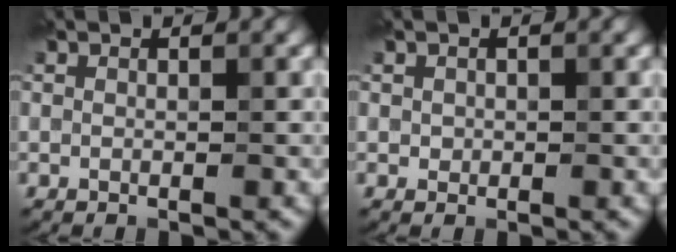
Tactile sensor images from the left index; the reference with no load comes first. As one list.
[{"total": 0.6, "force": [0.2, 0.6, 0.1], "torque": [0.002, 0.001, 0.000]}]